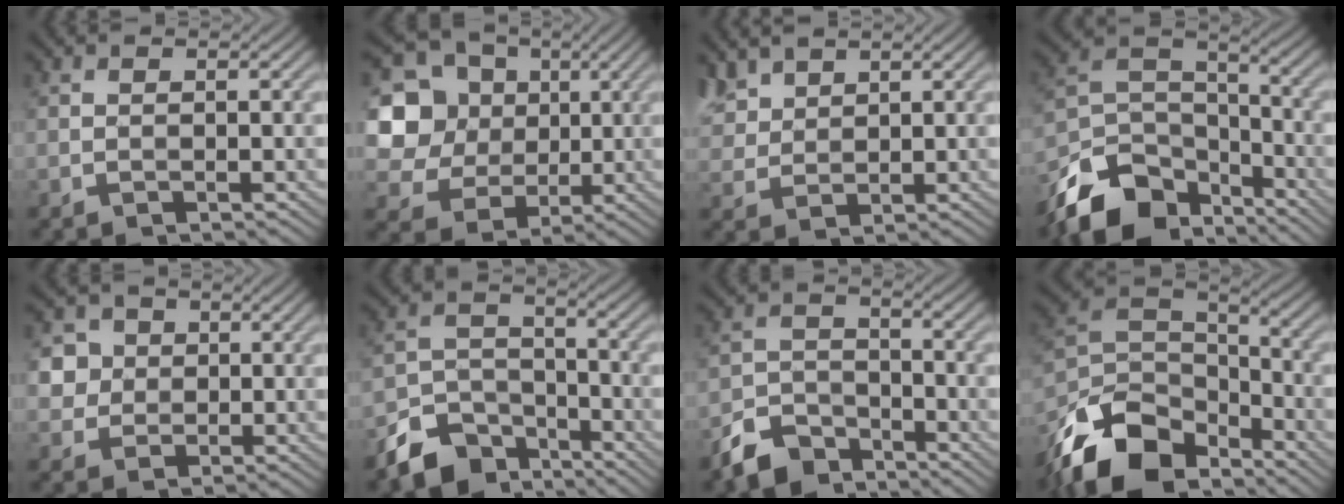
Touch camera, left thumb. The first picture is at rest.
{"total": 12.9, "force": [3.0, 11.3, 5.5], "torque": [-0.208, 0.036, 0.064]}
{"total": 5.3, "force": [4.0, 2.7, 2.2], "torque": [-0.074, 0.011, 0.087]}
{"total": 12.0, "force": [-8.7, 6.1, 5.6], "torque": [-0.118, -0.001, -0.166]}
{"total": 4.3, "force": [1.4, 4.0, 1.0], "torque": [-0.047, 0.001, 0.030]}
{"total": 8.2, "force": [-6.0, 4.7, 3.0], "torque": [-0.063, -0.009, -0.120]}
{"total": 6.0, "force": [-4.9, 2.7, 1.9], "torque": [-0.044, 0.000, -0.106]}
{"total": 13.1, "force": [-9.1, 6.6, 6.6], "torque": [-0.157, -0.003, -0.183]}